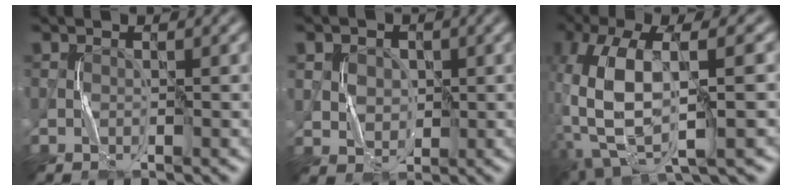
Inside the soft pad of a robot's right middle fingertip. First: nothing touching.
{"total": 4.5, "force": [1.3, 3.6, 2.4], "torque": [-0.053, 0.016, 0.018]}
{"total": 11.6, "force": [-1.6, 4.7, 10.4], "torque": [-0.230, -0.004, -0.022]}